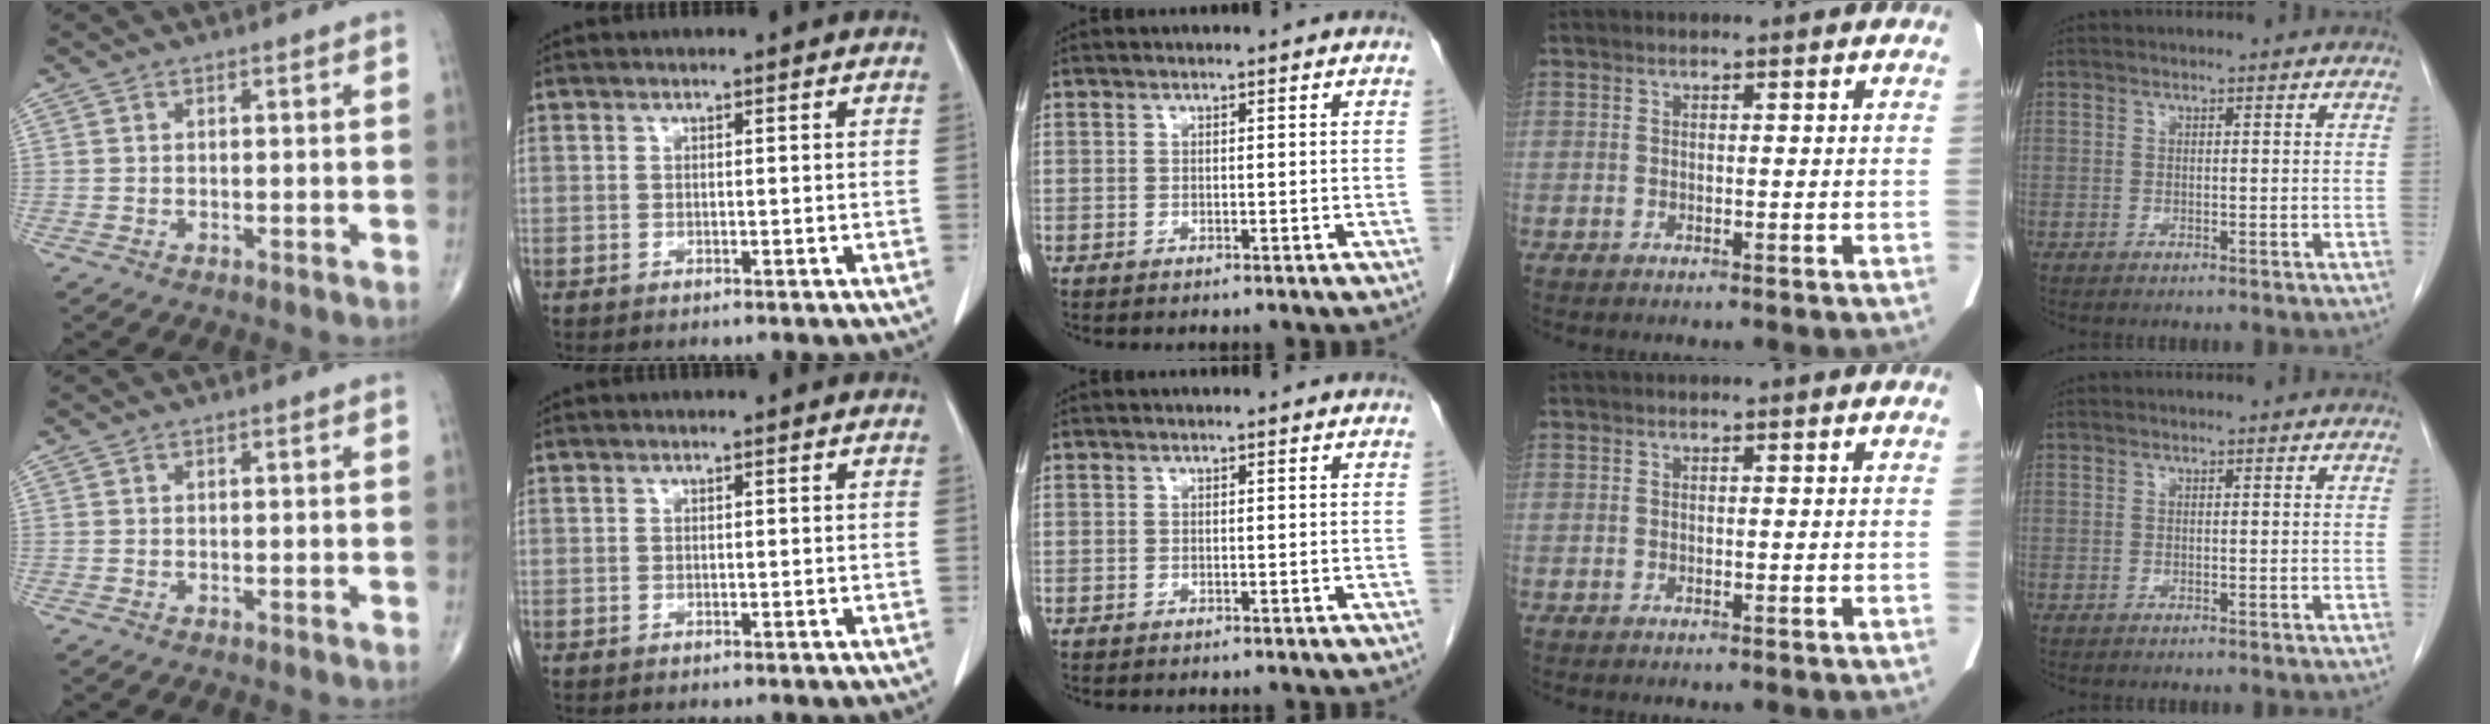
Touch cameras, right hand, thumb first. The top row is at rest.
{}